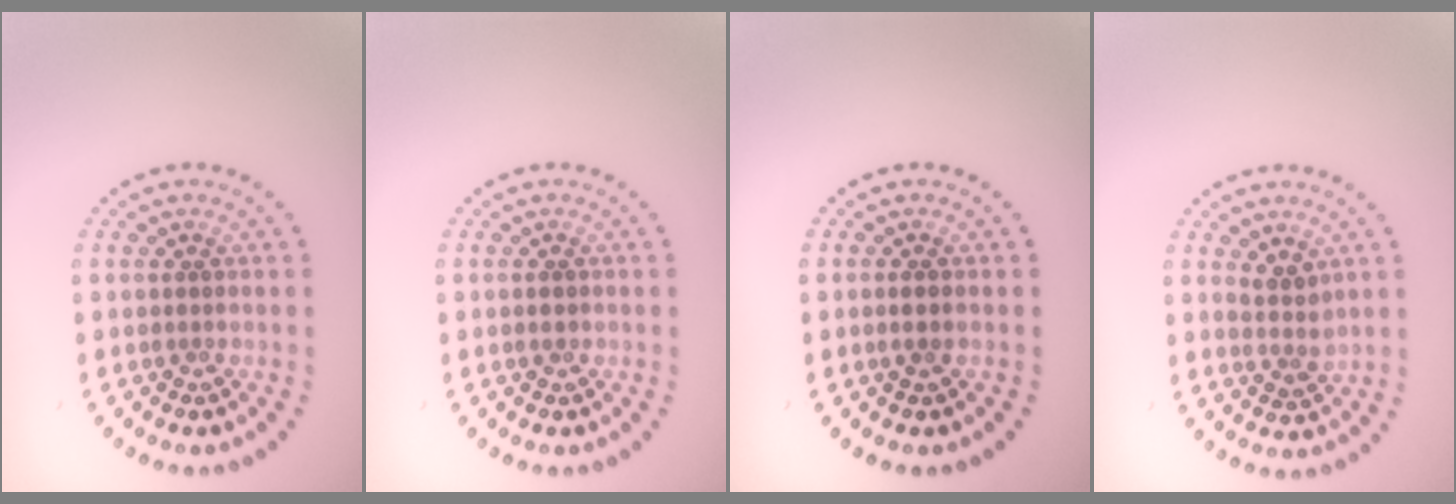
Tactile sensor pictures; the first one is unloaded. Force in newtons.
{"total": 0.9, "press": 0.9, "slide": 0.1}
{"total": 1.1, "press": 1.0, "slide": 0.5}
{"total": 1.8, "press": 1.5, "slide": 1.0}